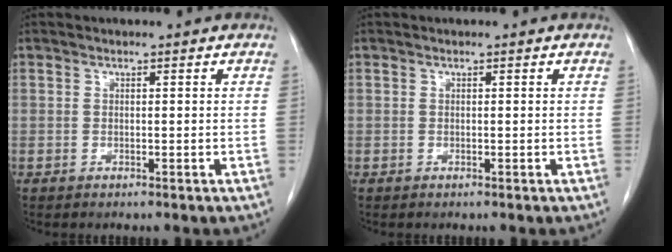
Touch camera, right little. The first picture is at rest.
{"total": 0.0}